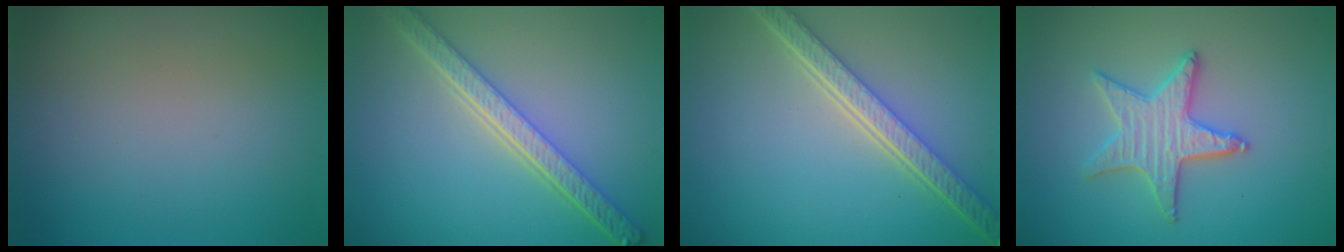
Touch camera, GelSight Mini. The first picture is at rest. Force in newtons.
{"total": 5.1, "press": 4.0, "slide": 3.2}
{"total": 5.5, "press": 4.1, "slide": 3.7}
{"total": 3.3, "press": 3.3, "slide": 0.4}